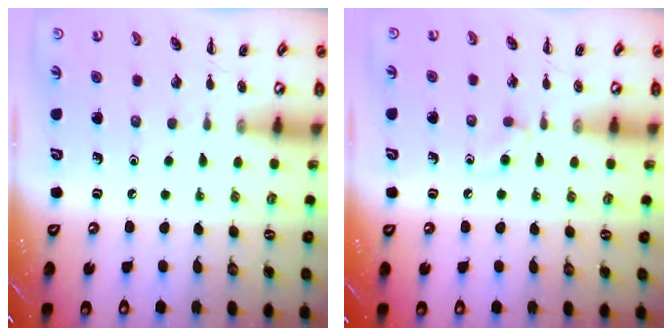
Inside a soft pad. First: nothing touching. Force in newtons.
{"total": 2.2, "press": 2.0, "slide": 1.0}